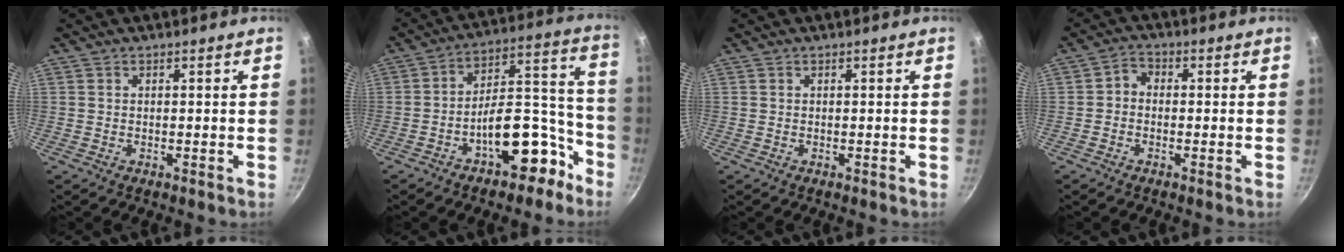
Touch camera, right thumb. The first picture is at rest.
{"total": 15.3, "force": [-8.4, 7.4, 10.4], "torque": [-0.089, 0.109, -0.121]}
{"total": 0.0}
{"total": 2.7, "force": [-0.7, 2.2, 1.5], "torque": [-0.021, 0.017, -0.023]}